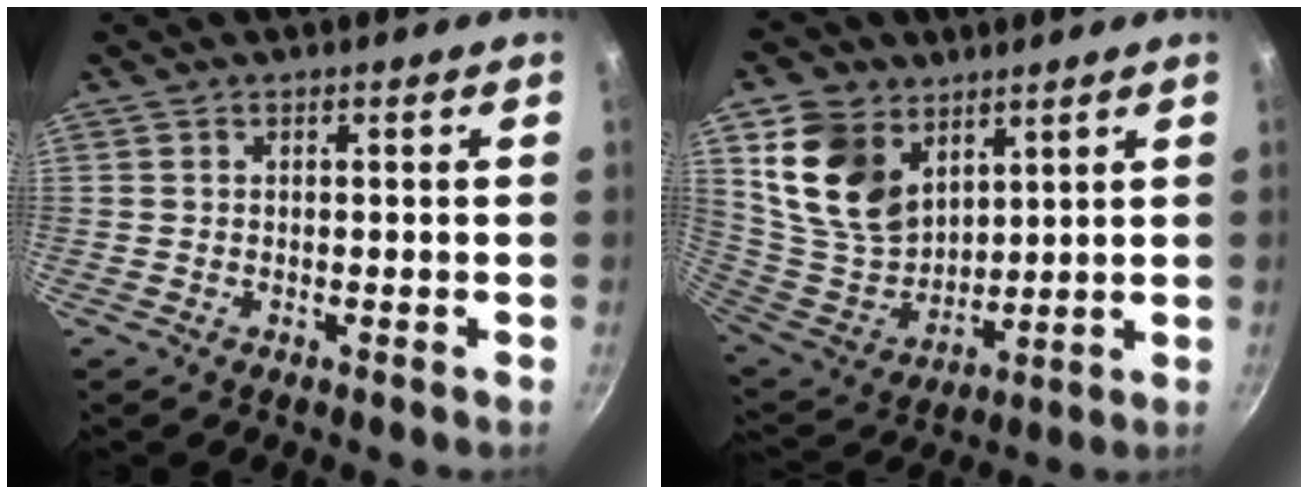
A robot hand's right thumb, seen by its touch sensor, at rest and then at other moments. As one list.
[{"total": 16.3, "force": [7.8, 11.6, 8.4], "torque": [-0.135, -0.041, 0.165]}]